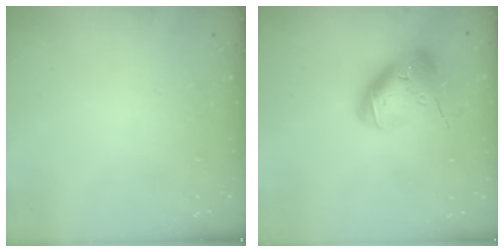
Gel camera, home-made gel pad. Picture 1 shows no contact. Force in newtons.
{"total": 17.1, "press": 16.9, "slide": 2.6}